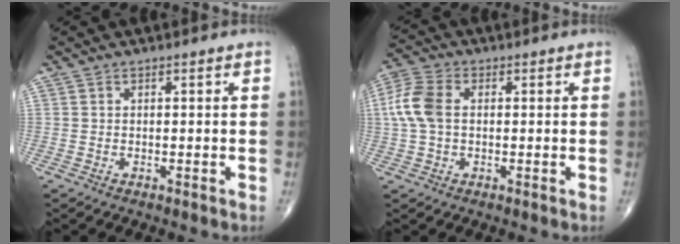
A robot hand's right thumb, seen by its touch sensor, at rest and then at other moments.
{"total": 8.0, "force": [0.7, 5.1, 6.1], "torque": [-0.150, 0.019, 0.010]}